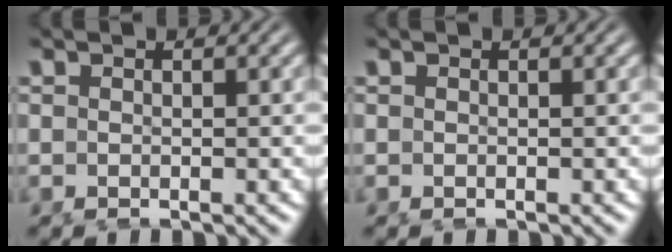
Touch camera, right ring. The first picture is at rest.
{"total": 0.0}